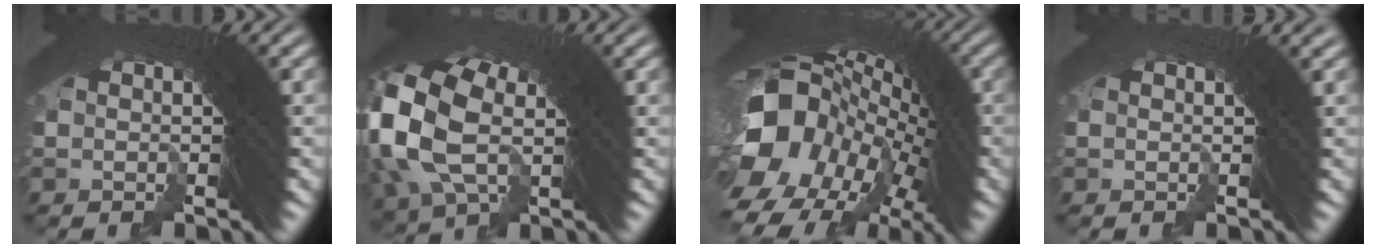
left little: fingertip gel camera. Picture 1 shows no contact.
{"total": 6.1, "force": [0.7, 4.2, 4.4], "torque": [-0.126, -0.004, 0.018]}
{"total": 16.5, "force": [-0.1, 11.2, 12.1], "torque": [-0.188, -0.003, -0.001]}
{"total": 1.7, "force": [0.8, 0.0, 1.5], "torque": [-0.013, 0.012, 0.008]}